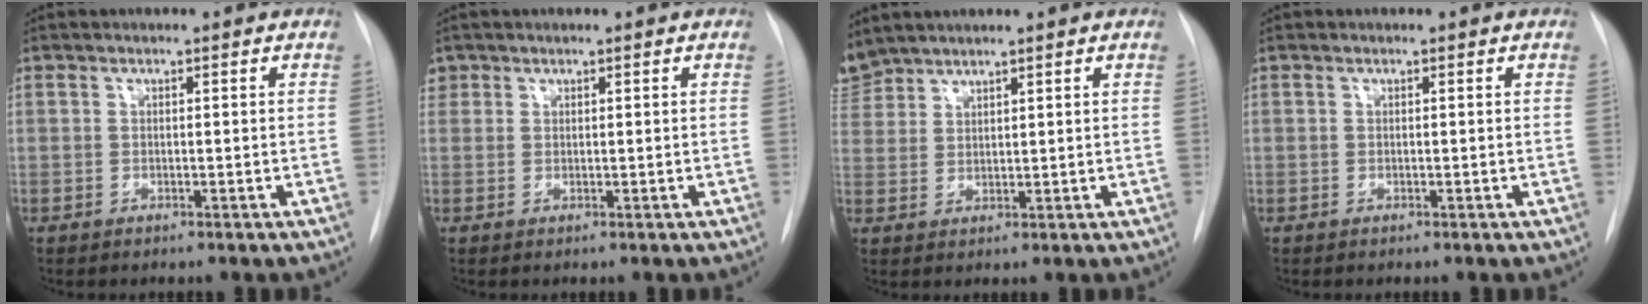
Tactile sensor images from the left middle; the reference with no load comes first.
{"total": 1.7, "force": [1.0, 1.4, 0.1], "torque": [0.009, 0.010, 0.016]}
{"total": 4.4, "force": [4.3, 1.0, 0.1], "torque": [-0.007, 0.013, 0.091]}
{"total": 0.0}